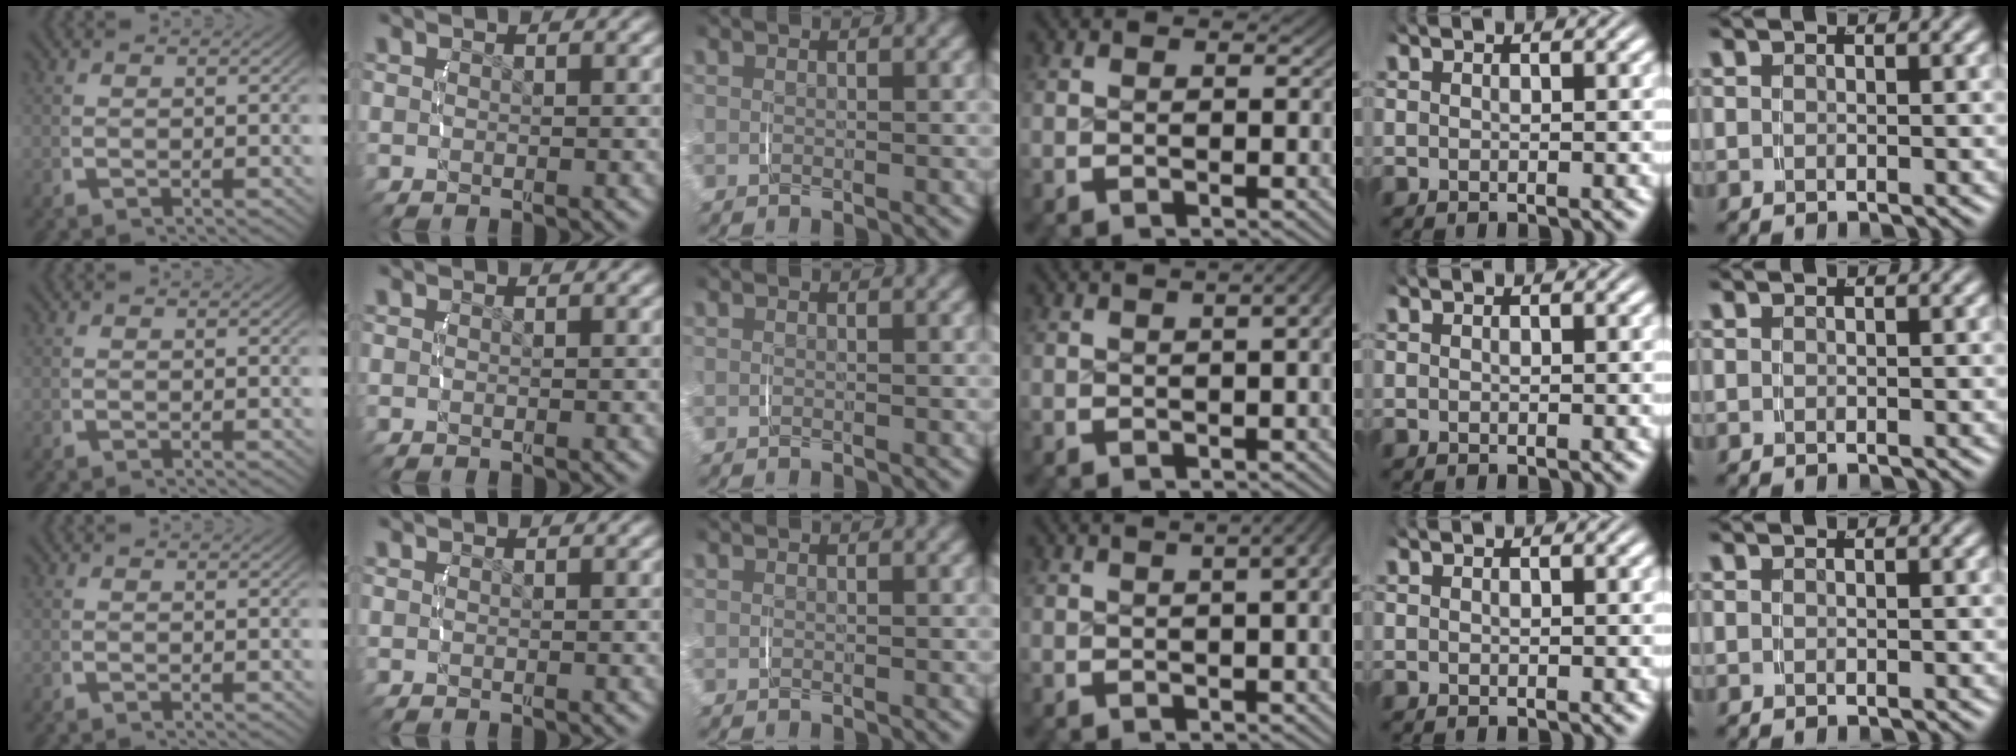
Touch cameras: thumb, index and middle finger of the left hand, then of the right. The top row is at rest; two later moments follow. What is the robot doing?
{"motion": "lift_and_place", "object": "measuring cup"}